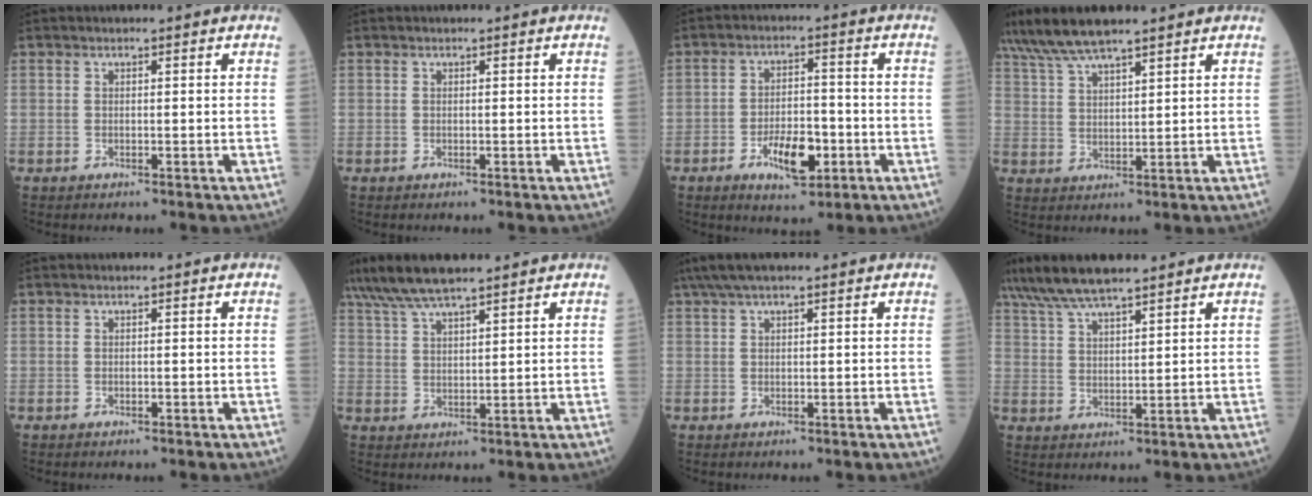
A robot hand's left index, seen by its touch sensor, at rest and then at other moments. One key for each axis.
{"total": 0.0}
{"total": 7.4, "fx": -3.2, "fy": 3.0, "fz": 6.0, "tx": -0.107, "ty": -0.002, "tz": -0.049}
{"total": 9.2, "fx": 7.7, "fy": 0.9, "fz": 5.0, "tx": -0.101, "ty": 0.034, "tz": 0.144}
{"total": 0.0}
{"total": 9.7, "fx": 8.1, "fy": 1.0, "fz": 5.3, "tx": -0.104, "ty": 0.035, "tz": 0.150}
{"total": 5.0, "fx": 3.8, "fy": 0.5, "fz": 3.3, "tx": -0.064, "ty": 0.043, "tz": 0.070}
{"total": 10.7, "fx": 8.9, "fy": 1.5, "fz": 5.6, "tx": -0.113, "ty": 0.034, "tz": 0.166}